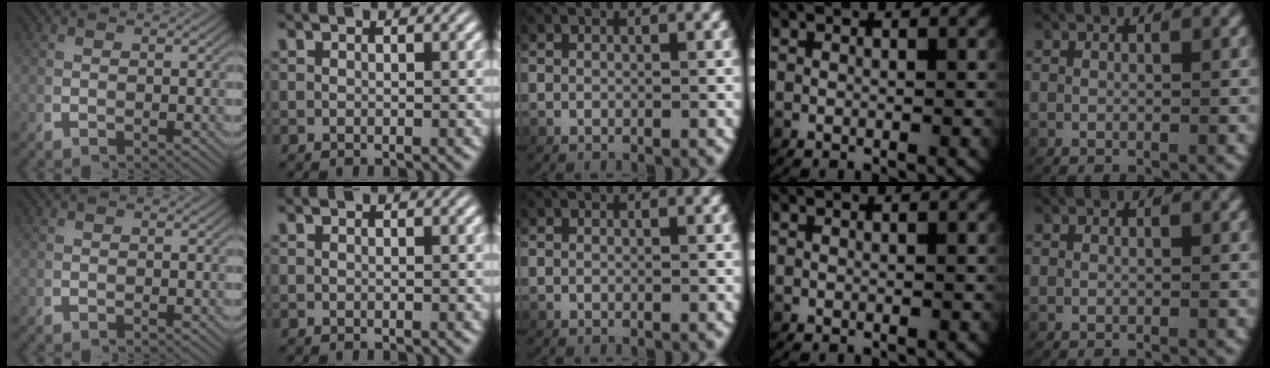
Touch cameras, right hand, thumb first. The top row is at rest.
{}